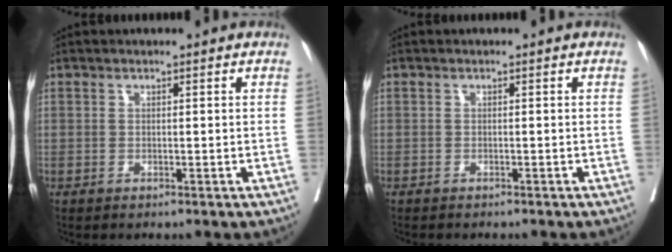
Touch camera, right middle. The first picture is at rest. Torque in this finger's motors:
{"motor_torque": [1.01, -1.13, 0.05, 0.05]}